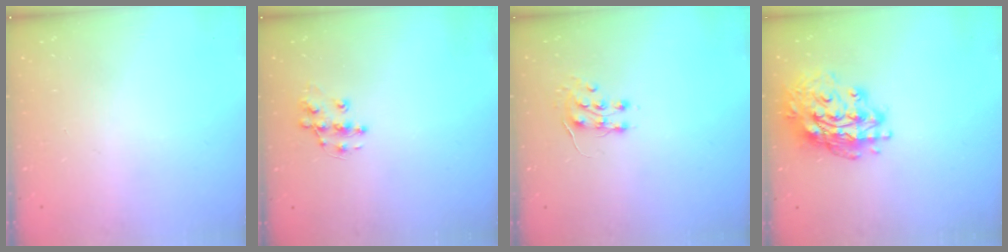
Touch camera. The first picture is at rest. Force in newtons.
{"total": 9.8, "press": 9.8, "slide": 0.6}
{"total": 7.4, "press": 7.4, "slide": 0.7}
{"total": 17.4, "press": 17.3, "slide": 1.8}